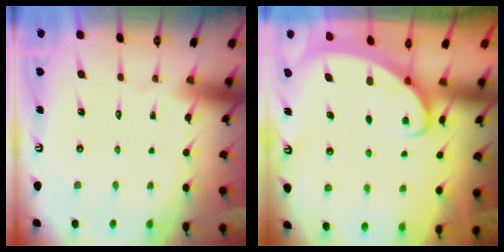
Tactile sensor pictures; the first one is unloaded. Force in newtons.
{"total": 2.0, "press": 2.0, "slide": 0.1}